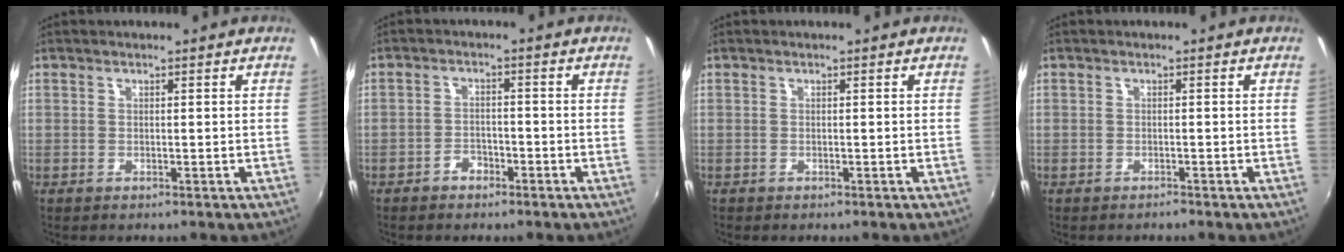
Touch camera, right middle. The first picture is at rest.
{"total": 2.7, "force": [-2.0, 1.4, 1.0], "torque": [-0.024, 0.008, -0.030]}
{"total": 0.0}
{"total": 0.6, "force": [-0.6, 0.1, 0.0], "torque": [-0.002, 0.002, -0.010]}